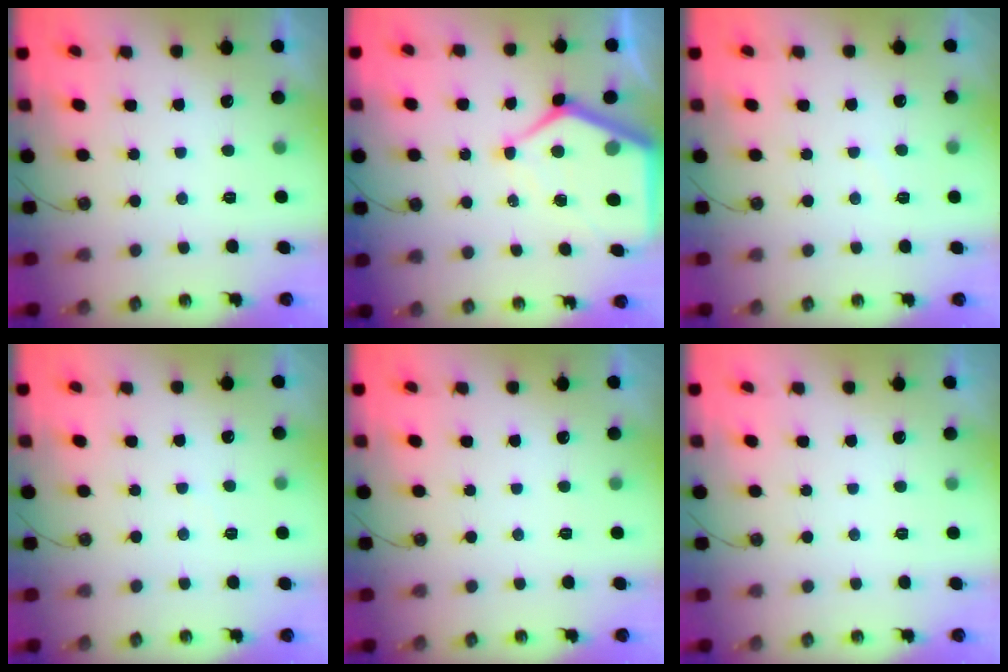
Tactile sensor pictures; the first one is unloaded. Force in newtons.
{"total": 12.6, "press": 12.5, "slide": 0.9}
{"total": 2.7, "press": 2.6, "slide": 0.4}
{"total": 2.6, "press": 2.6, "slide": 0.3}
{"total": 0.0}
{"total": 0.0}